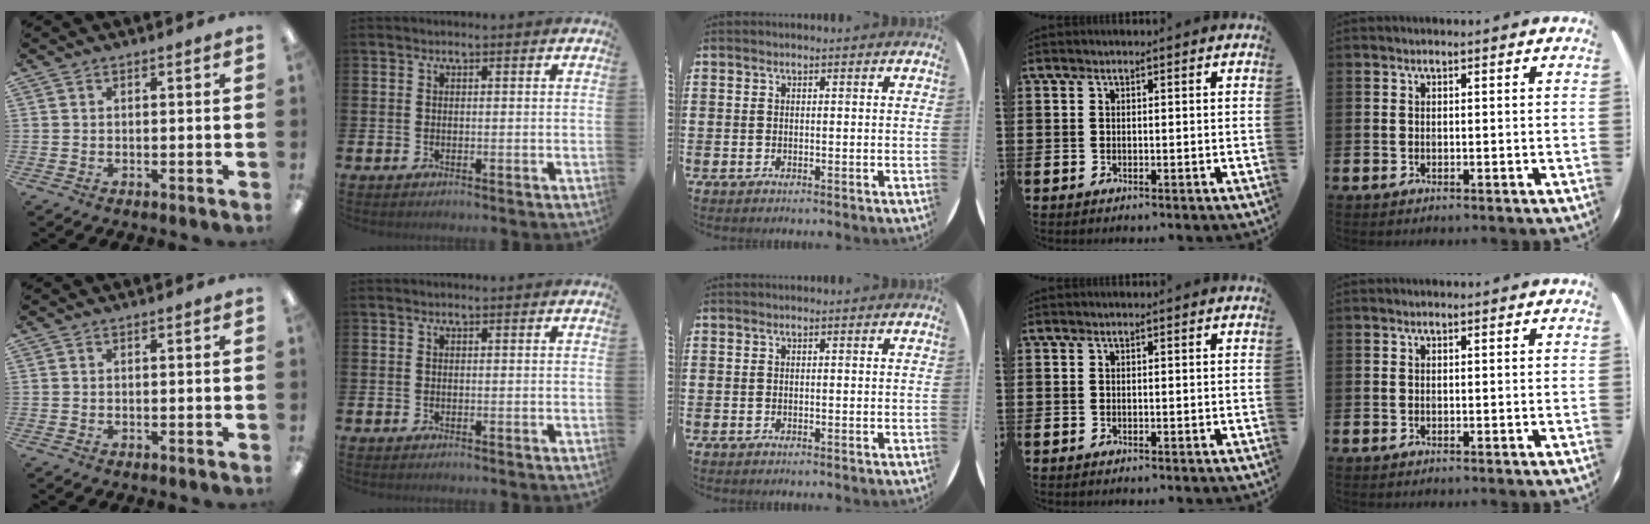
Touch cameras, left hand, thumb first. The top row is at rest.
{}